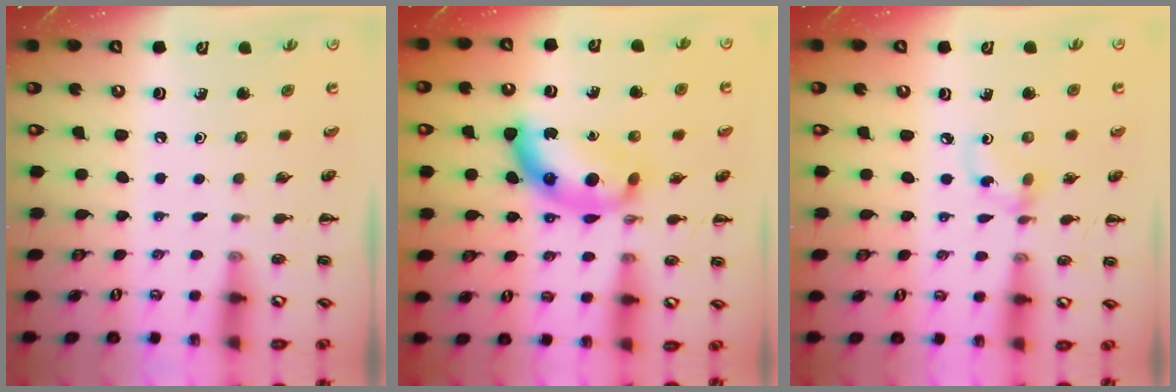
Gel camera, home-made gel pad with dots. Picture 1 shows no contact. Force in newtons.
{"total": 12.7, "press": 12.7, "slide": 0.4}
{"total": 3.8, "press": 3.6, "slide": 1.3}